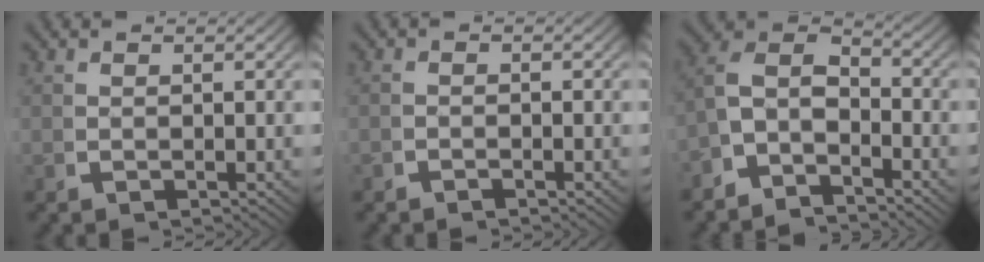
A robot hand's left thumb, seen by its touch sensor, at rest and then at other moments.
{"total": 0.9, "force": [-0.8, 0.3, 0.1], "torque": [0.000, -0.003, -0.017]}
{"total": 8.4, "force": [-0.6, 6.6, 5.1], "torque": [-0.095, -0.011, -0.032]}